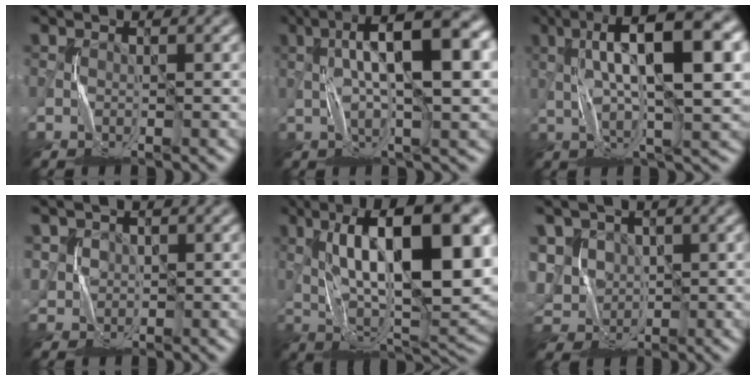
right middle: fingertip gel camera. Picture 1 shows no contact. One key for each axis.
{"total": 11.1, "fx": 2.0, "fy": 2.7, "fz": 10.6, "tx": -0.159, "ty": 0.015, "tz": 0.028}
{"total": 12.1, "fx": 2.8, "fy": 2.9, "fz": 11.4, "tx": -0.182, "ty": 0.014, "tz": 0.045}
{"total": 2.6, "fx": 1.5, "fy": 2.0, "fz": -0.5, "tx": -0.001, "ty": -0.002, "tz": 0.042}
{"total": 15.3, "fx": 4.0, "fy": 4.8, "fz": 13.9, "tx": -0.214, "ty": 0.012, "tz": 0.066}
{"total": 5.4, "fx": 2.0, "fy": 4.7, "fz": 1.6, "tx": -0.053, "ty": 0.018, "tz": 0.035}